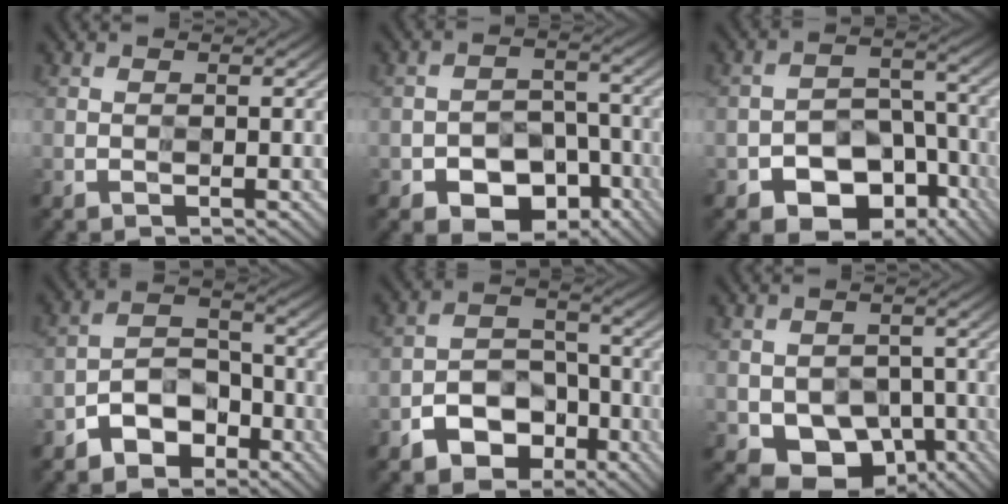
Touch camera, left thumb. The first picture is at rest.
{"total": 6.1, "force": [-4.1, 4.0, 2.2], "torque": [-0.024, -0.009, -0.070]}
{"total": 8.1, "force": [-5.4, 5.2, 3.1], "torque": [-0.036, -0.004, -0.092]}
{"total": 5.4, "force": [-4.1, 3.2, 1.6], "torque": [-0.015, 0.006, -0.087]}
{"total": 5.6, "force": [-4.0, 3.7, 1.6], "torque": [-0.017, -0.002, -0.080]}
{"total": 5.4, "force": [-1.8, 4.4, 2.5], "torque": [-0.041, -0.019, -0.026]}